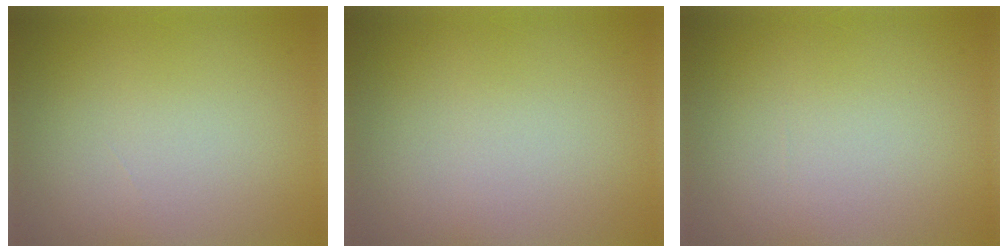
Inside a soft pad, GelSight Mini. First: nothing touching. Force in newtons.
{"total": 0.0}
{"total": 0.0}